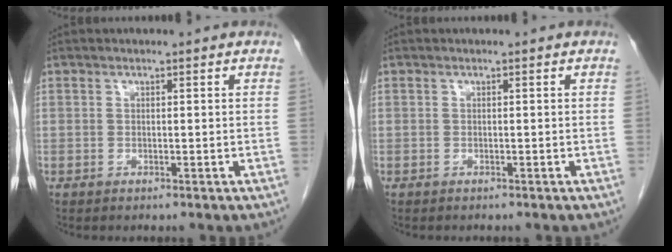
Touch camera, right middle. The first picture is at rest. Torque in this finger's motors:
{"motor_torque": [0.12, -0.12, -0.06, -0.02]}